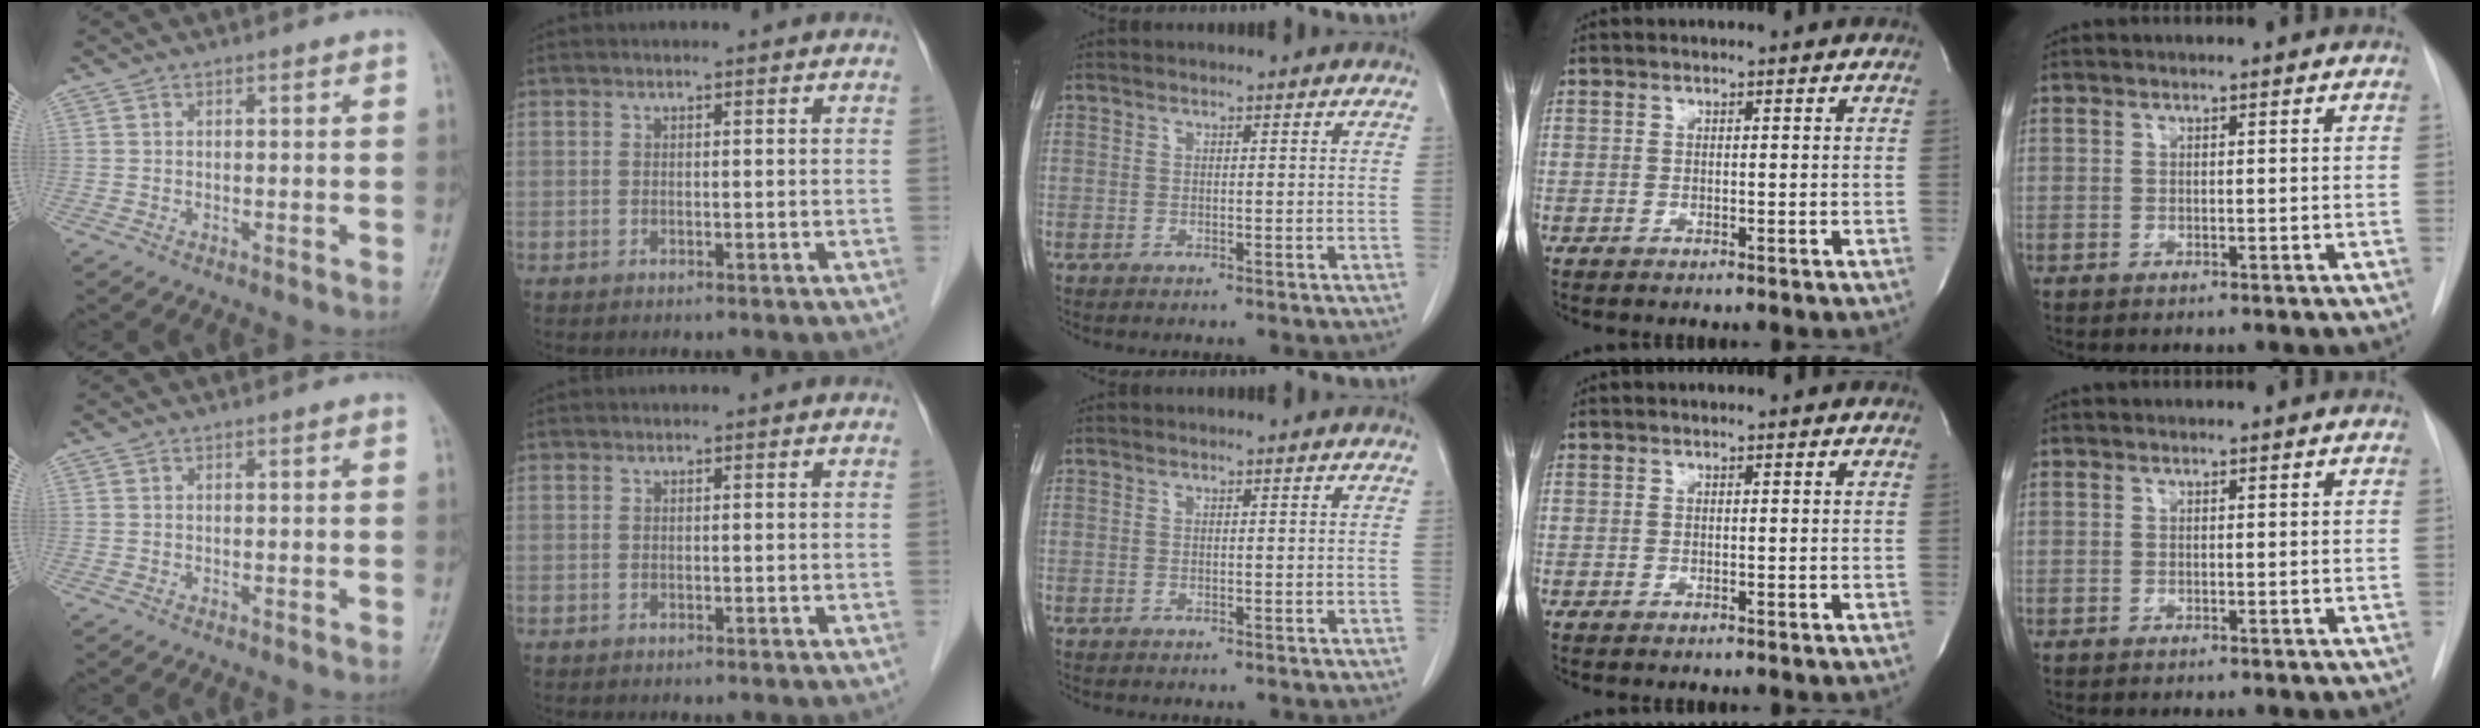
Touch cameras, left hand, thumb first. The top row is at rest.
{}